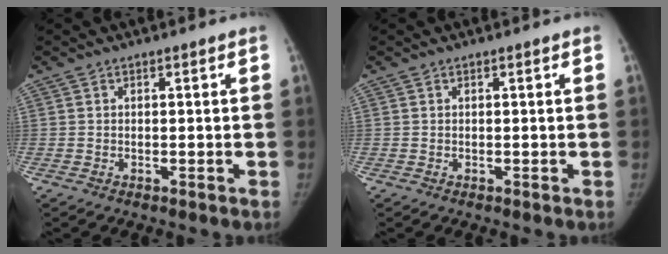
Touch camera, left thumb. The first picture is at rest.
{"total": 0.0}